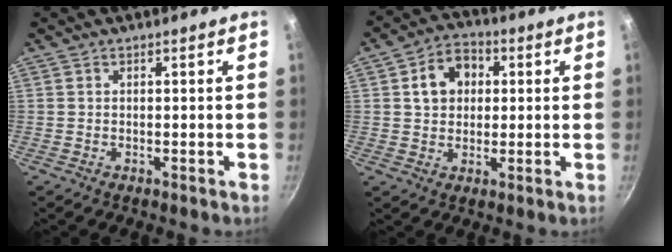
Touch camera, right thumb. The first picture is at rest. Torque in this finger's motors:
{"motor_torque": [0.32, 2.32, 0.94, 0.57, 0.02]}